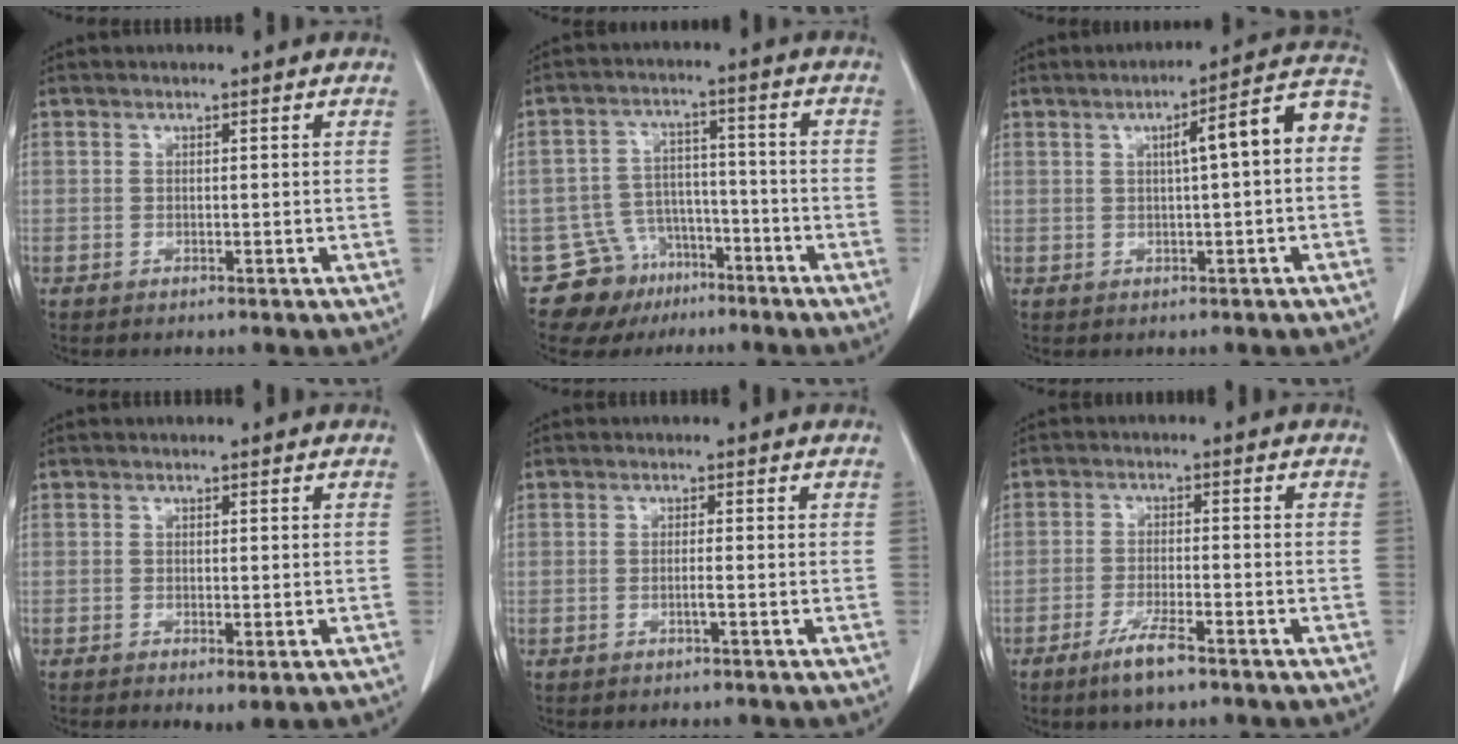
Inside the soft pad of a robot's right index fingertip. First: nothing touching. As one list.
[{"total": 8.8, "force": [-5.6, 6.7, 0.8], "torque": [-0.007, 0.039, -0.081]}, {"total": 8.6, "force": [0.9, 0.8, 8.5], "torque": [-0.113, 0.030, 0.006]}, {"total": 2.0, "force": [-0.7, 0.6, 1.8], "torque": [-0.021, -0.005, -0.004]}, {"total": 1.0, "force": [-0.4, -0.2, 0.9], "torque": [-0.016, 0.000, -0.007]}, {"total": 5.3, "force": [-3.6, 0.5, 3.8], "torque": [-0.076, -0.008, -0.065]}]